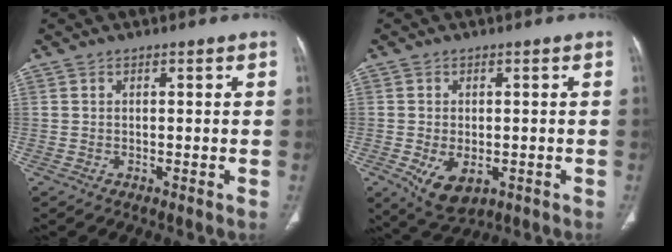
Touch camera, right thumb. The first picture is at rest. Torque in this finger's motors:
{"motor_torque": [-0.45, 0.61, 0.39, 0.47, 0.19]}